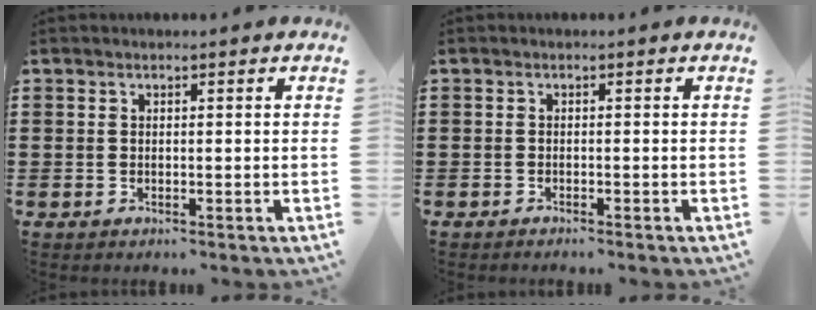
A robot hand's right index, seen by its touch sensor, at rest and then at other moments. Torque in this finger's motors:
{"motor_torque": [-0.67, 1.13, -0.18, 0.00]}